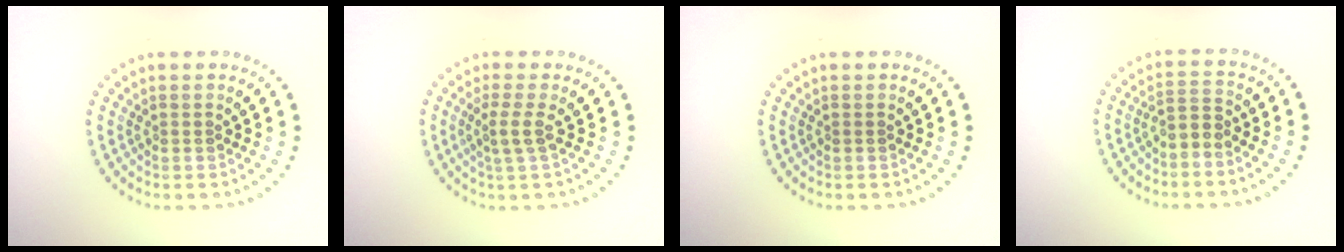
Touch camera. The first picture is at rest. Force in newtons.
{"total": 2.0, "press": 1.4, "slide": 1.4}
{"total": 0.0}
{"total": 2.0, "press": 1.4, "slide": 1.4}